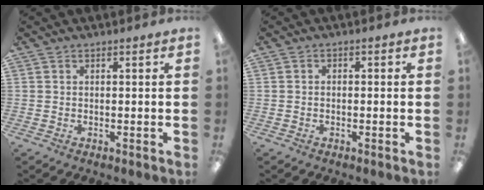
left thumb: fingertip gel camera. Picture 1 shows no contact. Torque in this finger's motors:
{"motor_torque": [0.08, 0.01, -0.28, 0.09, 0.03]}